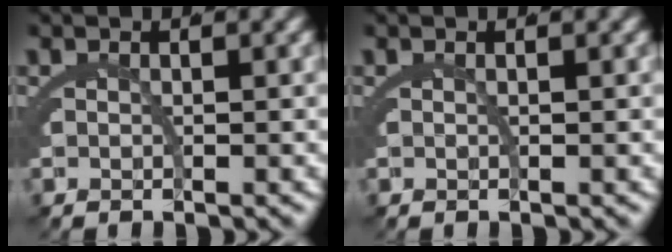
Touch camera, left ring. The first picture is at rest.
{"total": 0.0}